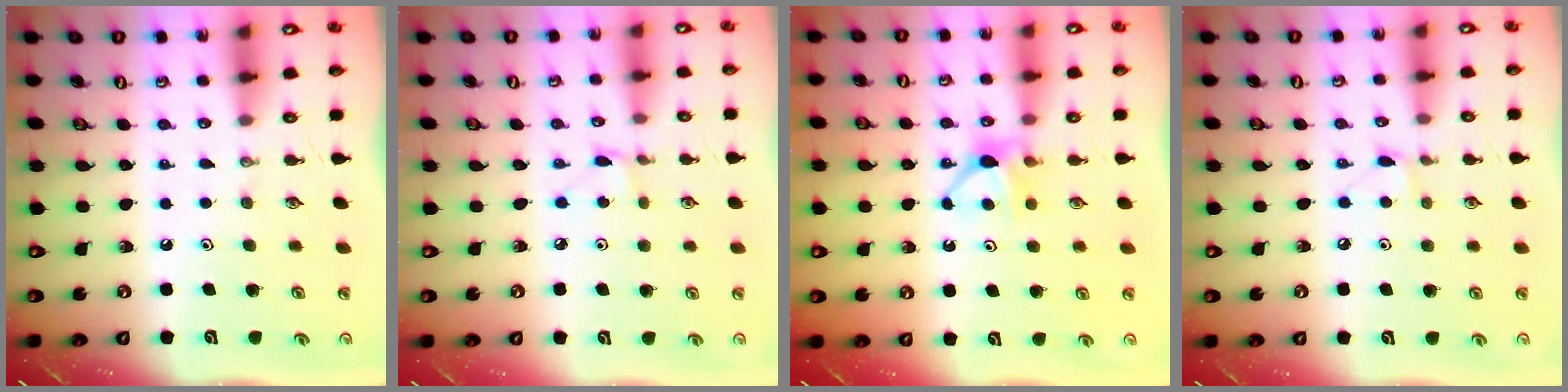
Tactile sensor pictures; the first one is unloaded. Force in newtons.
{"total": 2.8, "press": 2.8, "slide": 0.4}
{"total": 4.5, "press": 4.5, "slide": 0.6}
{"total": 4.9, "press": 4.8, "slide": 0.5}